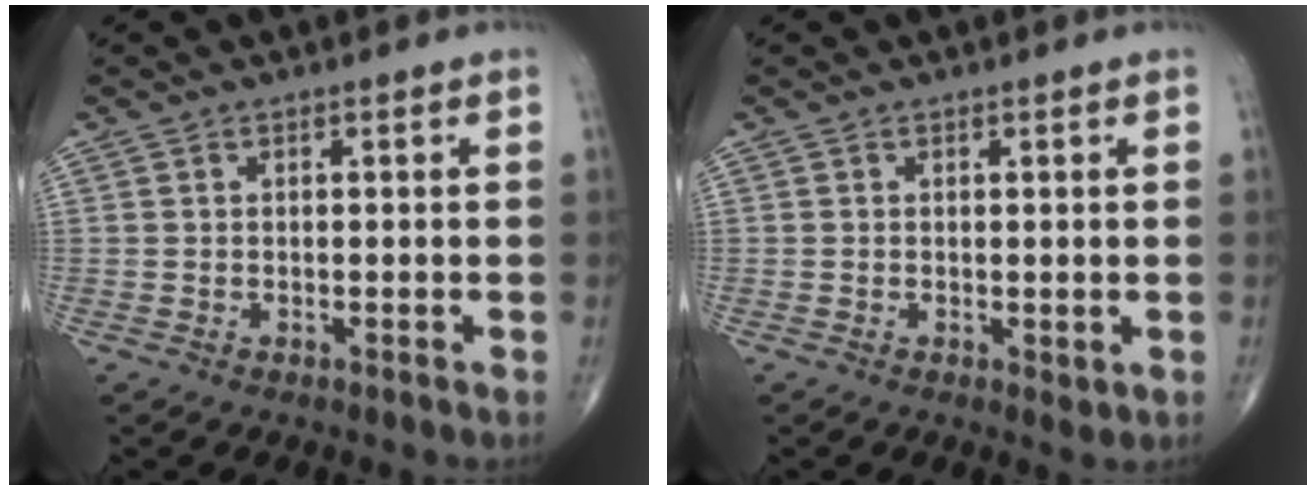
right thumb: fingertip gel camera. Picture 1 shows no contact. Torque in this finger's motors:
{"motor_torque": [-0.48, -0.09, -0.45, -0.31, -0.16]}